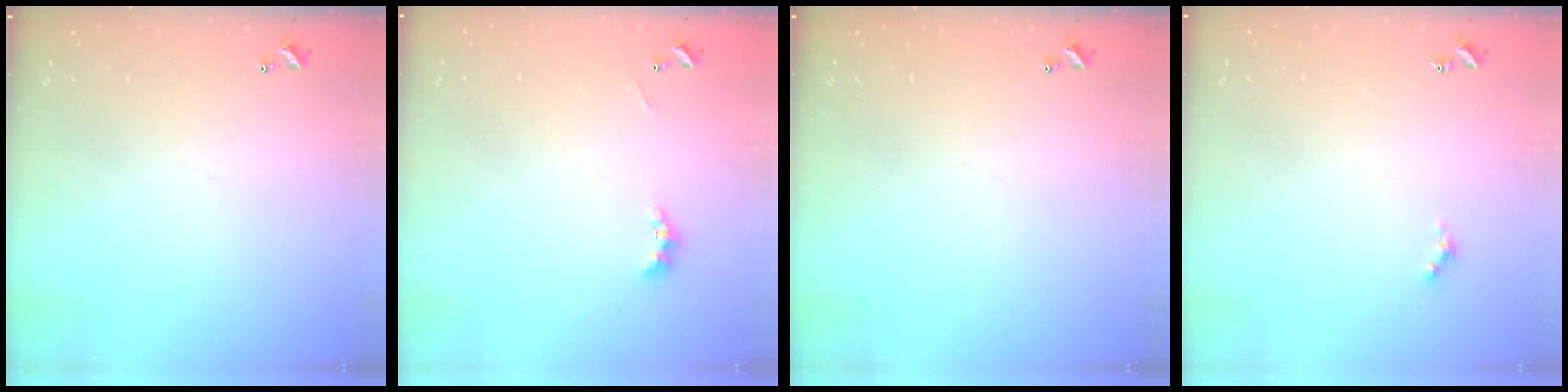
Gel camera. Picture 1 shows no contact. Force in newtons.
{"total": 2.5, "press": 2.5, "slide": 0.6}
{"total": 0.0}
{"total": 1.4, "press": 1.3, "slide": 0.4}